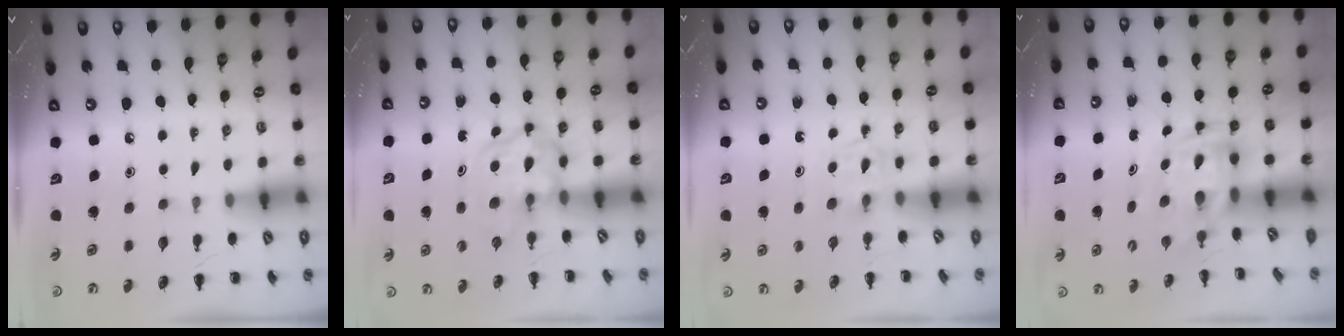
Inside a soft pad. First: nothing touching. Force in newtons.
{"total": 3.9, "press": 3.9, "slide": 0.4}
{"total": 2.4, "press": 2.1, "slide": 1.1}
{"total": 3.5, "press": 3.4, "slide": 0.7}